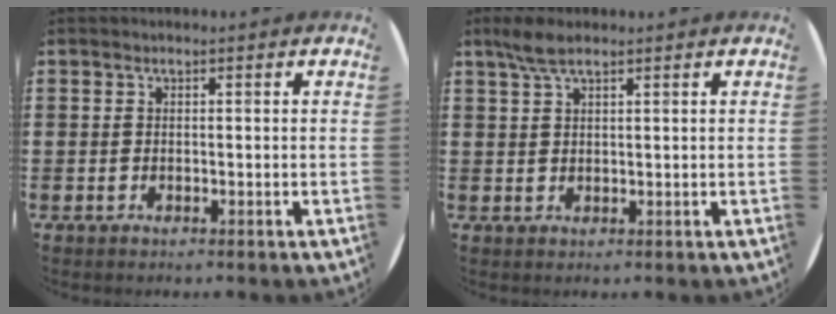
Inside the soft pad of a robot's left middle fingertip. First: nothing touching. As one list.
[{"total": 3.0, "force": [2.2, 0.7, 1.9], "torque": [-0.041, 0.005, 0.039]}]